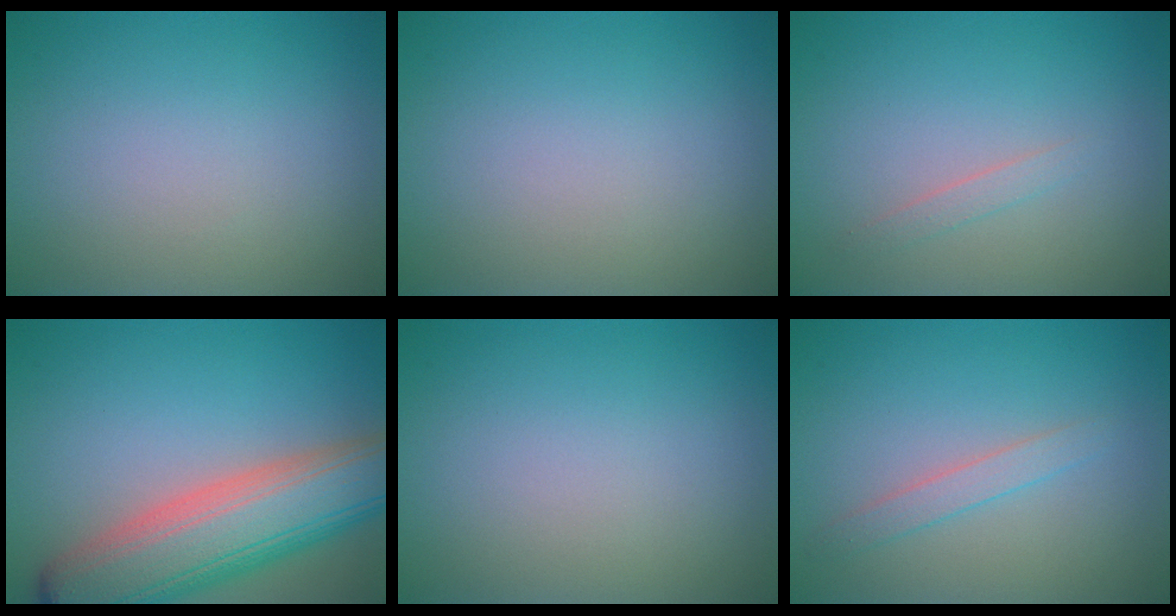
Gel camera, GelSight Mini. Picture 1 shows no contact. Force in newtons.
{"total": 0.0}
{"total": 0.9, "press": 0.9, "slide": 0.0}
{"total": 10.1, "press": 10.0, "slide": 0.7}
{"total": 0.0}
{"total": 1.5, "press": 1.5, "slide": 0.1}